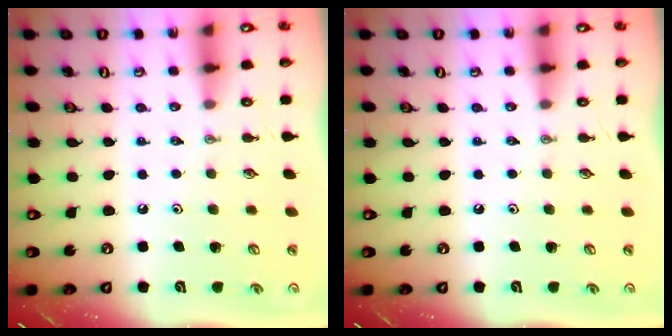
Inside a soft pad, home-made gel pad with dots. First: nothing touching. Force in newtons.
{"total": 0.0}